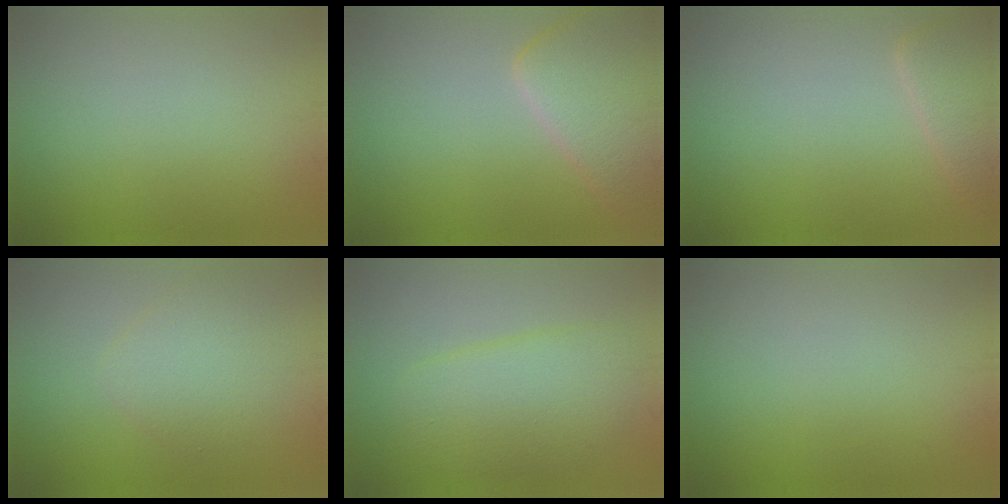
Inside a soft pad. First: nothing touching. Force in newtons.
{"total": 6.1, "press": 6.1, "slide": 0.4}
{"total": 2.6, "press": 2.6, "slide": 0.3}
{"total": 2.9, "press": 2.9, "slide": 0.2}
{"total": 4.2, "press": 4.2, "slide": 0.2}
{"total": 0.0}